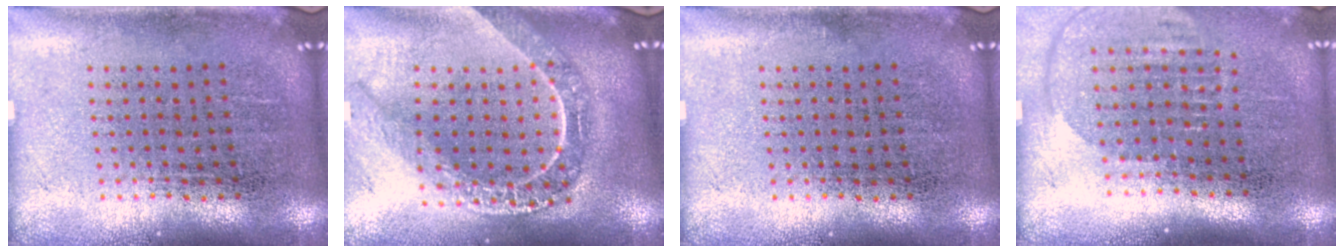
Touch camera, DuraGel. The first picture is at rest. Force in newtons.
{"total": 2.1, "press": 1.8, "slide": 1.0}
{"total": 0.0}
{"total": 1.7, "press": 1.5, "slide": 0.8}